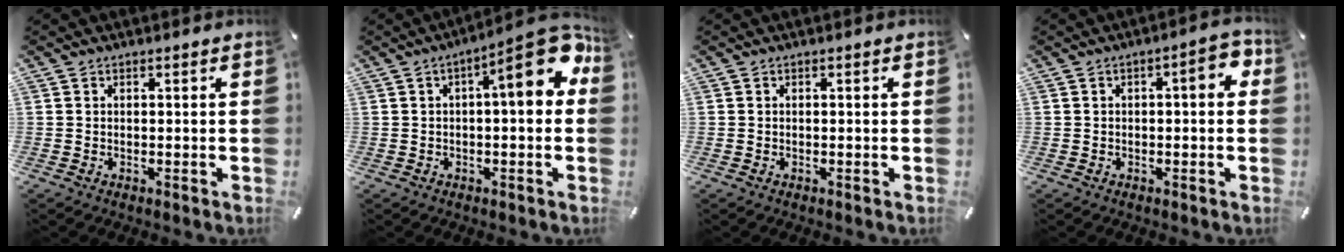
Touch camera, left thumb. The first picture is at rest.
{"total": 13.8, "force": [4.1, 3.9, 12.6], "torque": [-0.150, -0.038, 0.056]}
{"total": 0.0}
{"total": 5.6, "force": [0.2, 2.2, 5.2], "torque": [-0.065, 0.003, -0.005]}